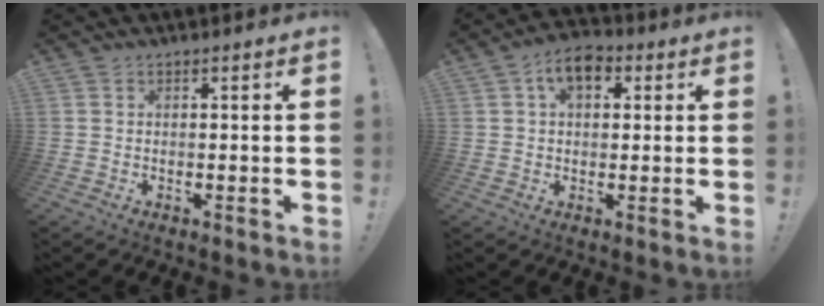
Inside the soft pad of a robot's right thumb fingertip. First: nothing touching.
{"total": 7.9, "force": [2.9, 5.1, 5.3], "torque": [-0.080, 0.005, 0.053]}